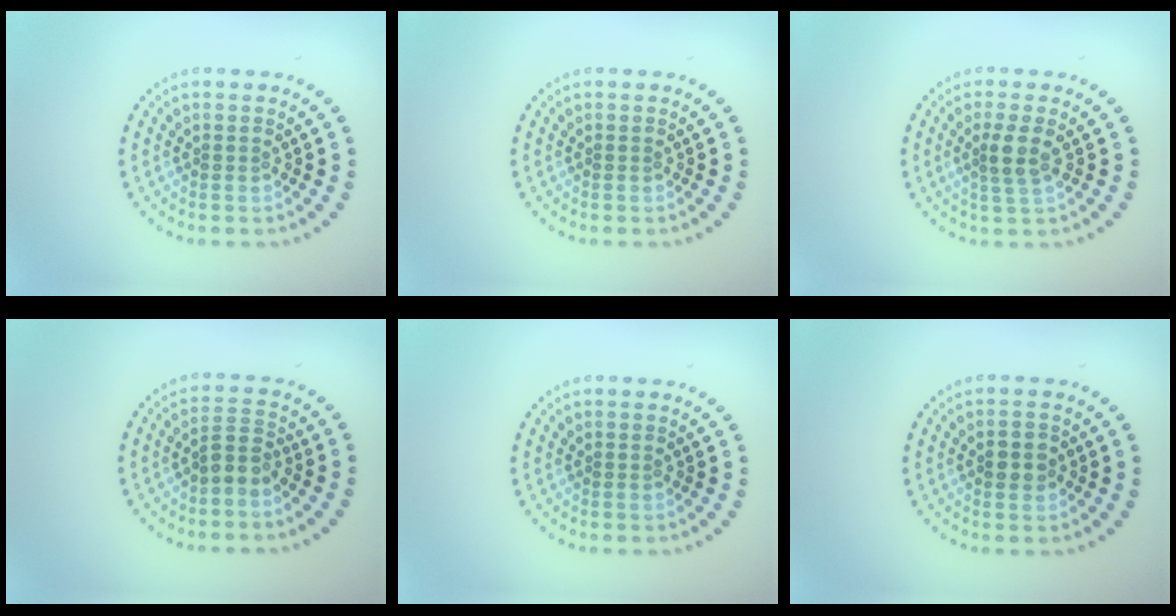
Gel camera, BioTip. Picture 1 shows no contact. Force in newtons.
{"total": 0.0}
{"total": 2.3, "press": 1.9, "slide": 1.2}
{"total": 2.3, "press": 1.9, "slide": 1.2}
{"total": 0.0}
{"total": 1.9, "press": 1.9, "slide": 0.1}